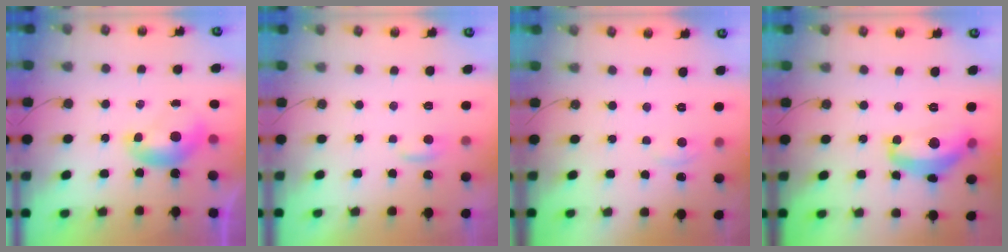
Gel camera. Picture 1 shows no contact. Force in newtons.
{"total": 2.0, "press": 2.0, "slide": 0.3}
{"total": 3.0, "press": 2.9, "slide": 0.5}
{"total": 10.4, "press": 10.3, "slide": 0.9}